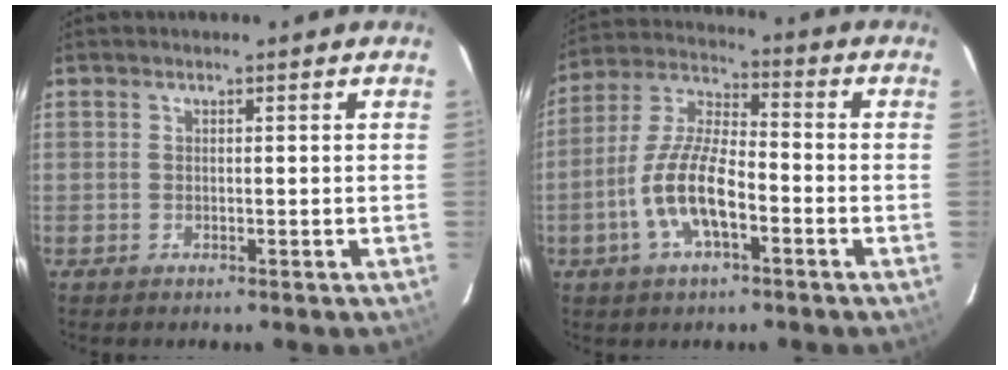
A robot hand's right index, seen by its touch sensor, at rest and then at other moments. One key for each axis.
{"total": 12.0, "fx": -4.4, "fy": 4.2, "fz": 10.4, "tx": -0.221, "ty": 0.004, "tz": -0.086}